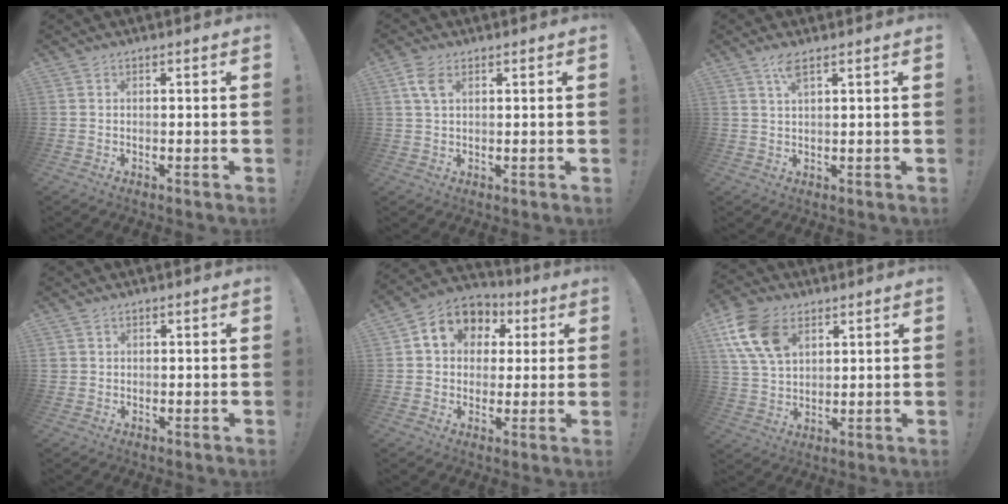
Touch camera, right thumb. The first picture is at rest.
{"total": 4.6, "force": [1.9, 2.4, 3.4], "torque": [-0.067, 0.001, 0.037]}
{"total": 3.5, "force": [2.0, 0.6, 2.8], "torque": [-0.056, -0.002, 0.035]}
{"total": 1.7, "force": [0.7, 1.5, 0.1], "torque": [0.004, -0.001, 0.013]}
{"total": 11.0, "force": [3.6, 9.0, 5.1], "torque": [-0.075, -0.009, 0.071]}
{"total": 14.7, "force": [6.8, 9.9, 8.6], "torque": [-0.163, -0.023, 0.134]}